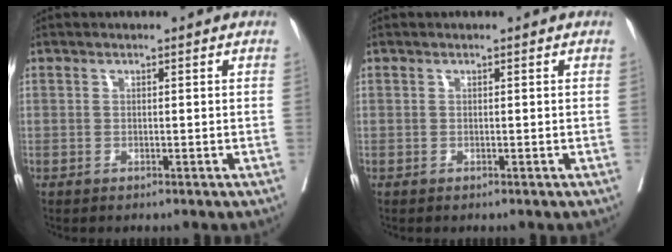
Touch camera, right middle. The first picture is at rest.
{"total": 0.0}